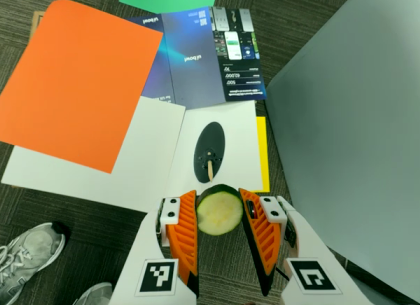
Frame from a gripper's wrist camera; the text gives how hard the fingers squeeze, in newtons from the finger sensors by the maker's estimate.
{"total": 10.6, "left": 11.5, "right": 9.6}